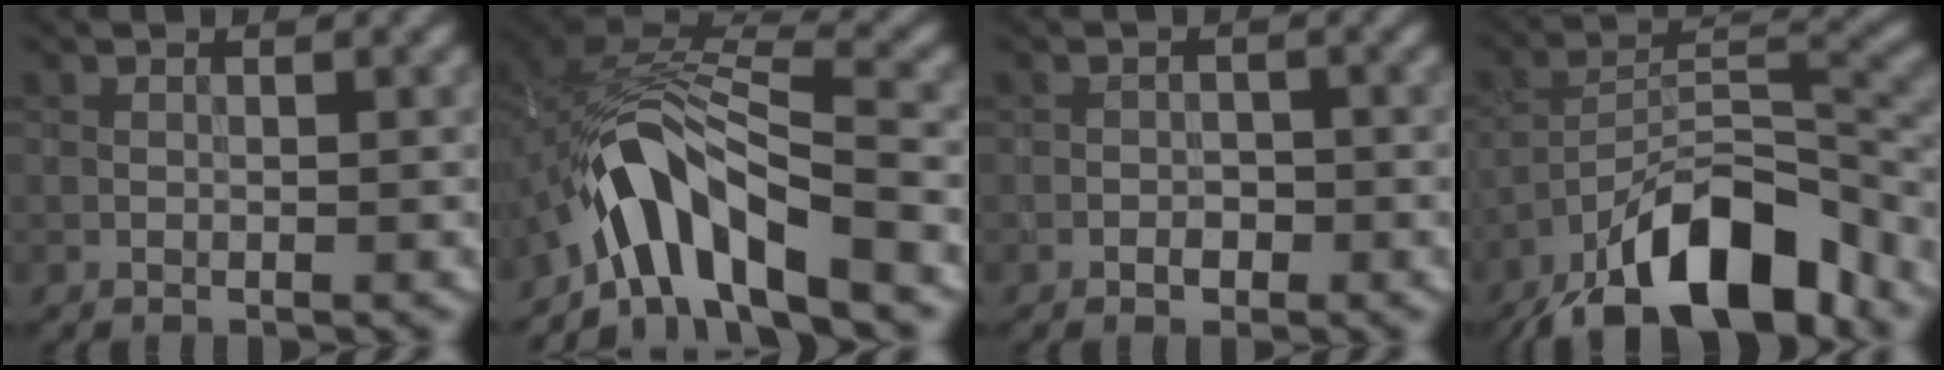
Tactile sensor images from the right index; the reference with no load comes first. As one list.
[{"total": 8.5, "force": [-5.2, 3.0, 6.0], "torque": [-0.093, 0.009, -0.101]}, {"total": 1.2, "force": [-0.6, 0.8, 0.6], "torque": [-0.006, 0.002, -0.012]}, {"total": 13.0, "force": [-9.1, 4.6, 8.0], "torque": [-0.128, 0.008, -0.177]}]